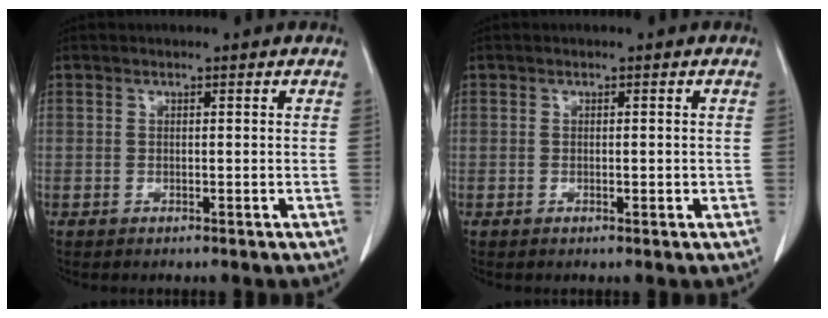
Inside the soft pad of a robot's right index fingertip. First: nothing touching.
{"total": 0.9, "force": [-0.1, 0.4, 0.8], "torque": [-0.012, -0.001, 0.000]}